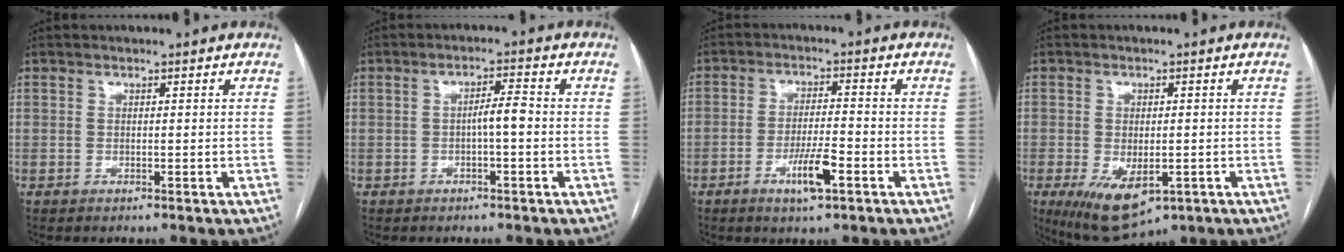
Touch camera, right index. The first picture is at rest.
{"total": 3.1, "force": [-0.6, 0.4, 3.0], "torque": [-0.046, 0.005, -0.010]}
{"total": 6.2, "force": [-3.0, 0.9, 5.3], "torque": [-0.101, -0.005, -0.052]}
{"total": 10.2, "force": [-4.4, 4.8, 7.8], "torque": [-0.141, -0.020, -0.054]}